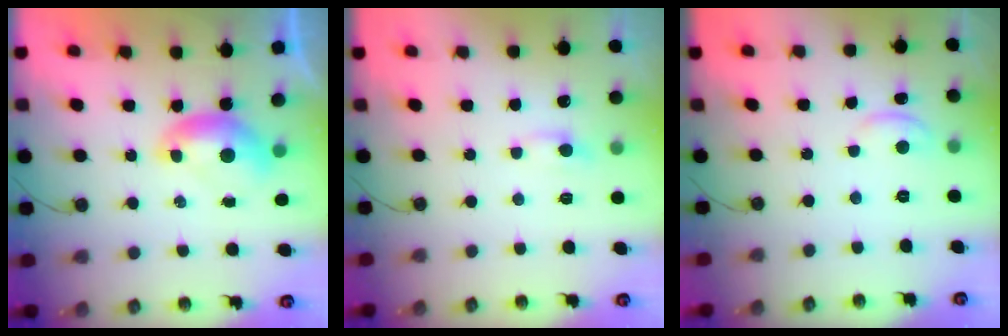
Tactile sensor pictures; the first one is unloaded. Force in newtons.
{"total": 0.7, "press": 0.3, "slide": 0.6}
{"total": 1.5, "press": 1.4, "slide": 0.5}